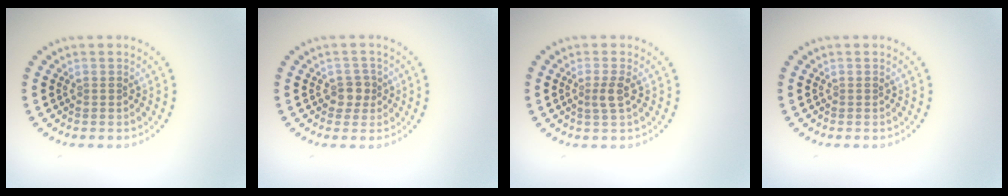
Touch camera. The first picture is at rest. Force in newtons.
{"total": 1.8, "press": 1.5, "slide": 0.9}
{"total": 1.6, "press": 1.3, "slide": 1.0}
{"total": 0.0}